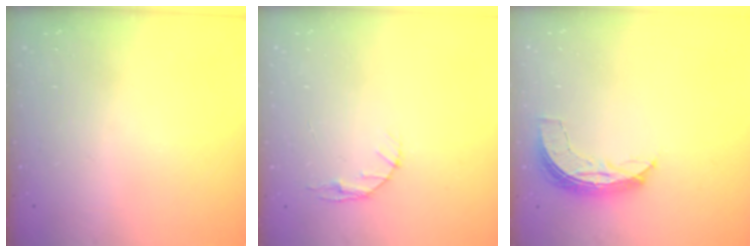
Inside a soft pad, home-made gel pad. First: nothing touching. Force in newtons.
{"total": 5.0, "press": 4.9, "slide": 0.6}
{"total": 6.8, "press": 6.8, "slide": 0.6}